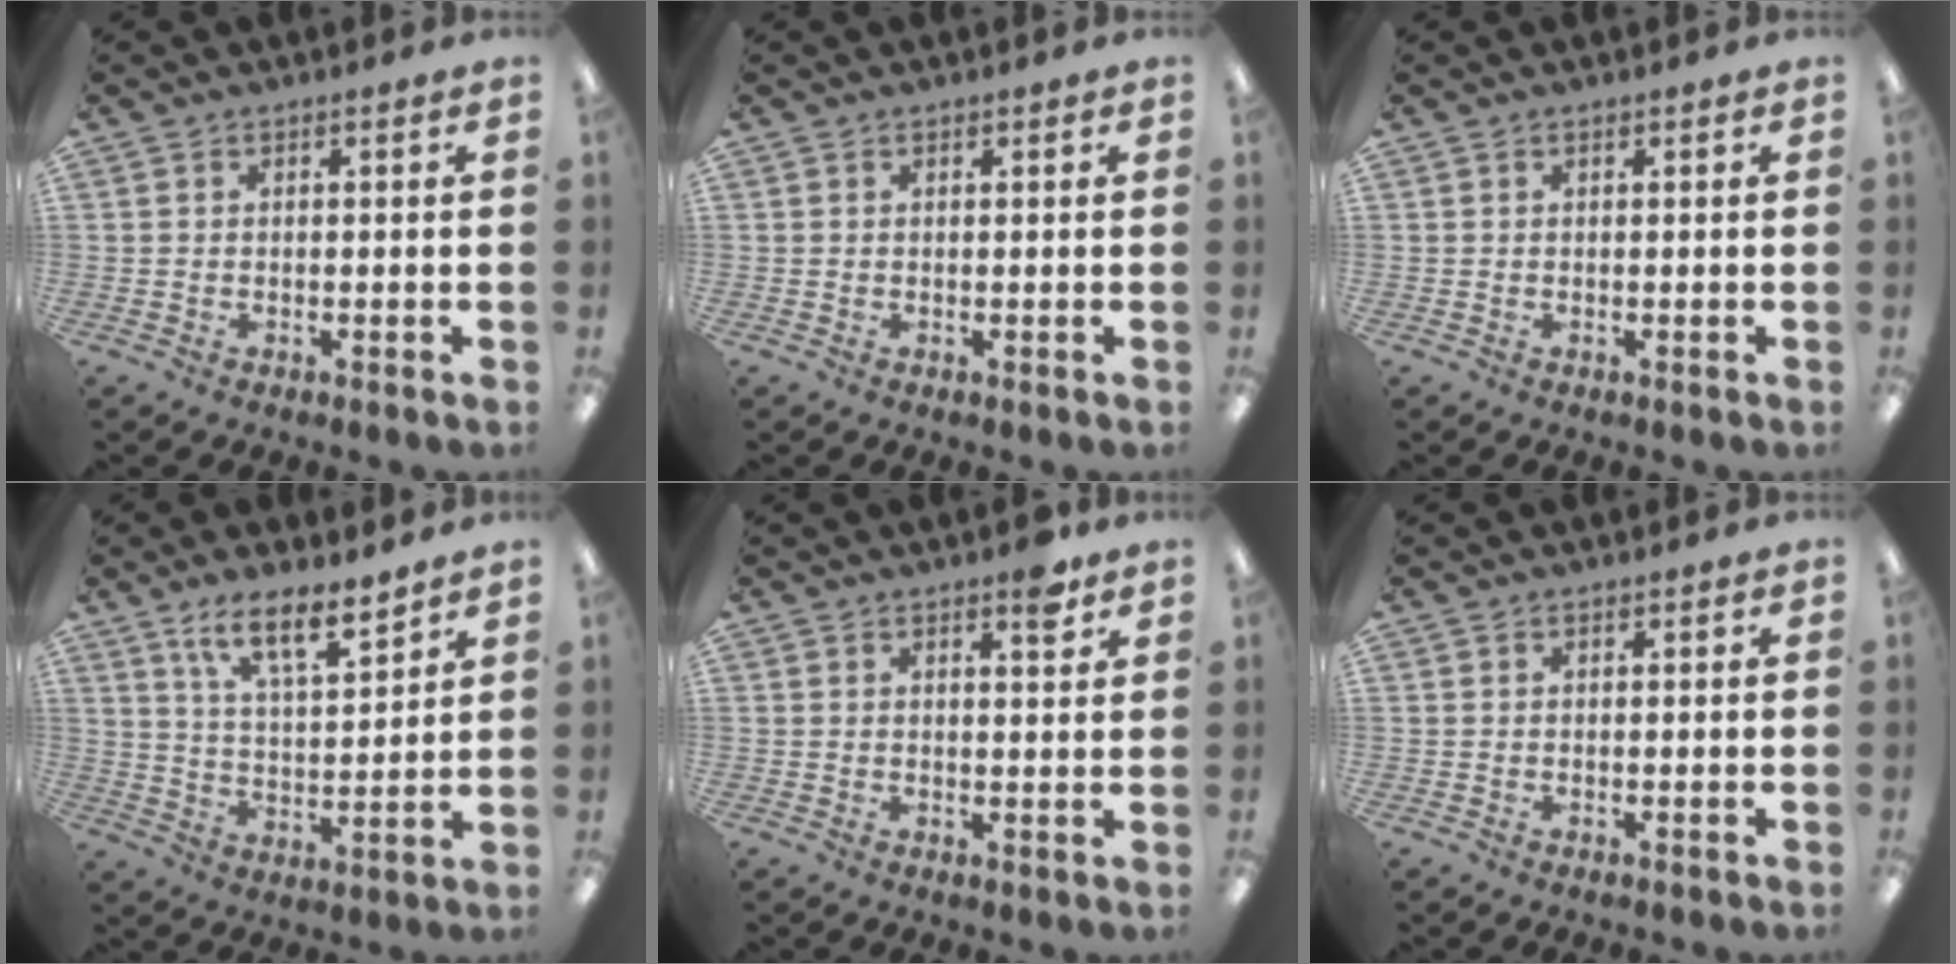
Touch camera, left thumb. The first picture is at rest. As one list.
[{"total": 0.0}, {"total": 0.0}, {"total": 10.9, "force": [8.4, 3.1, 6.2], "torque": [-0.101, -0.052, 0.147]}, {"total": 4.2, "force": [3.0, 1.1, 2.8], "torque": [-0.031, -0.015, 0.045]}, {"total": 0.0}]